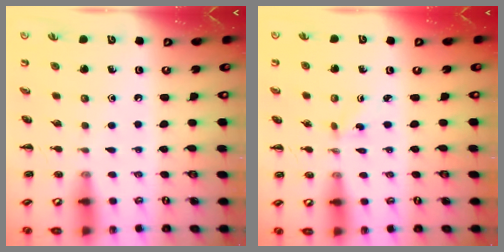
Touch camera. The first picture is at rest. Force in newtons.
{"total": 1.5, "press": 1.4, "slide": 0.7}